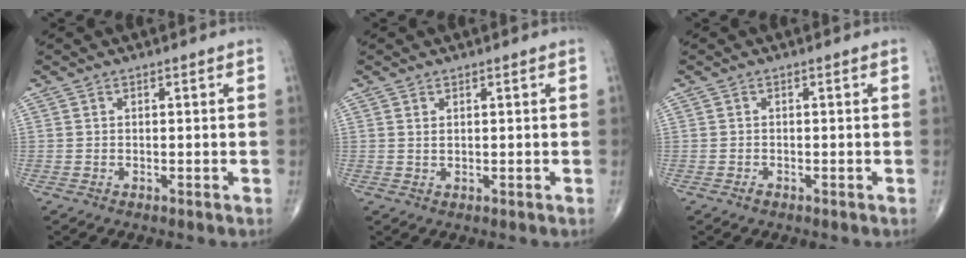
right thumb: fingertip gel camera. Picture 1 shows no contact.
{"total": 0.8, "force": [0.5, 0.3, 0.6], "torque": [-0.010, -0.003, 0.011]}
{"total": 0.7, "force": [-0.5, 0.4, 0.3], "torque": [-0.003, 0.001, -0.011]}